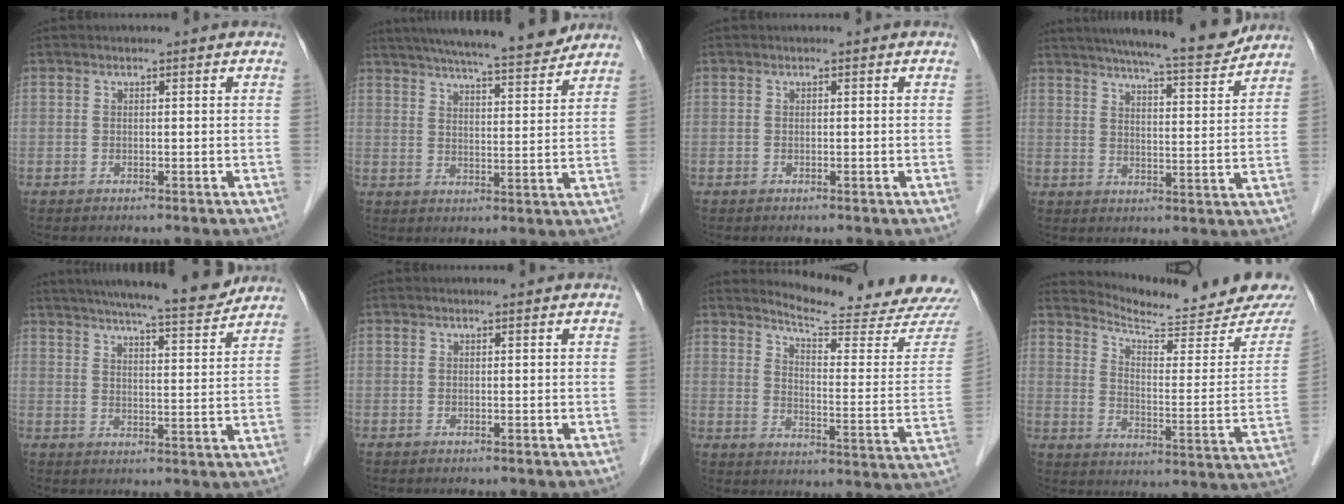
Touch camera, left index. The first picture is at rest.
{"total": 18.2, "force": [16.1, 1.5, 8.4], "torque": [-0.135, 0.015, 0.228]}
{"total": 0.0}
{"total": 15.1, "force": [13.6, 0.6, 6.5], "torque": [-0.100, -0.004, 0.186]}
{"total": 15.5, "force": [13.9, 0.6, 6.9], "torque": [-0.107, 0.002, 0.190]}
{"total": 0.0}
{"total": 17.9, "force": [17.5, -0.8, 3.8], "torque": [-0.058, -0.120, 0.212]}
{"total": 16.5, "force": [16.1, 0.3, 3.3], "torque": [-0.053, -0.082, 0.213]}